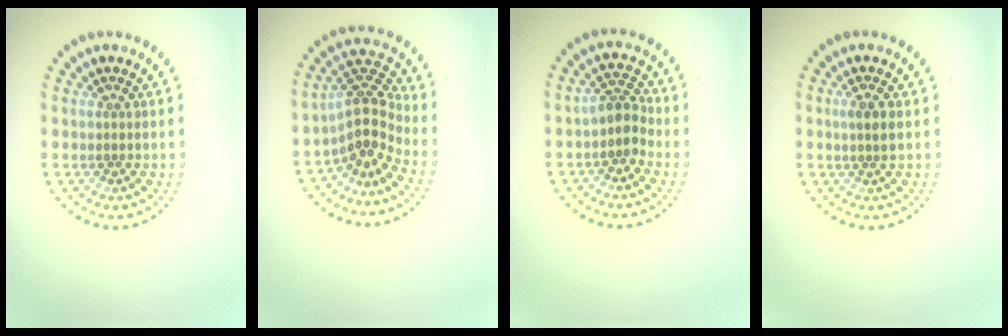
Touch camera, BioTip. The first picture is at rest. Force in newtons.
{"total": 3.8, "press": 2.7, "slide": 2.7}
{"total": 2.4, "press": 1.9, "slide": 1.5}
{"total": 1.3, "press": 1.2, "slide": 0.7}